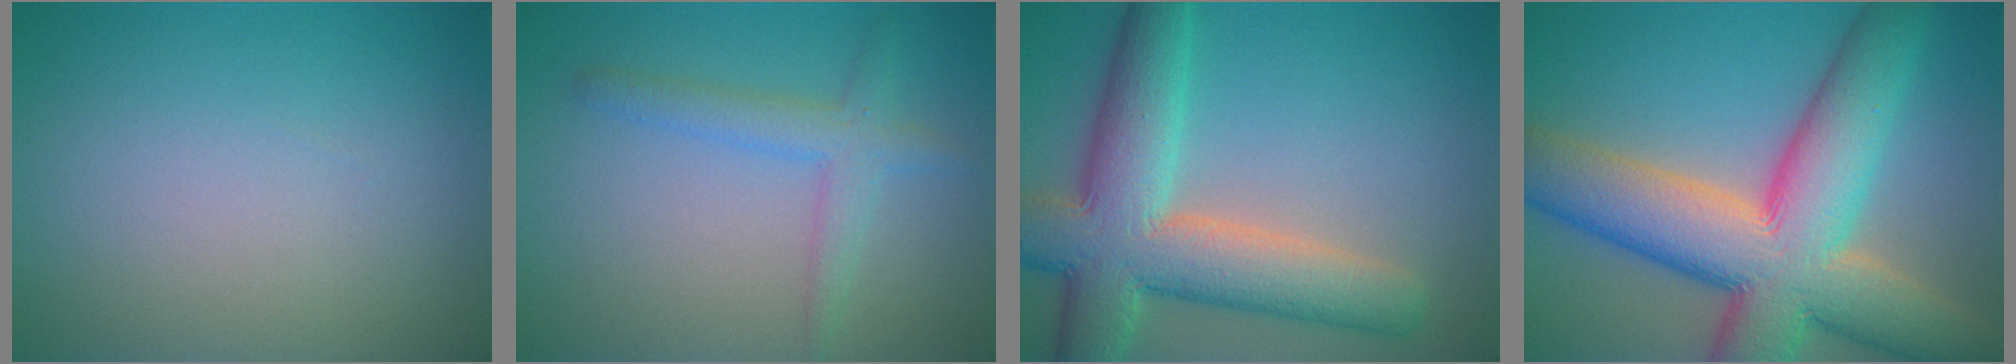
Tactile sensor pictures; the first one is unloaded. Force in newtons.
{"total": 2.9, "press": 2.9, "slide": 0.1}
{"total": 10.1, "press": 10.1, "slide": 0.8}
{"total": 14.3, "press": 14.3, "slide": 0.7}